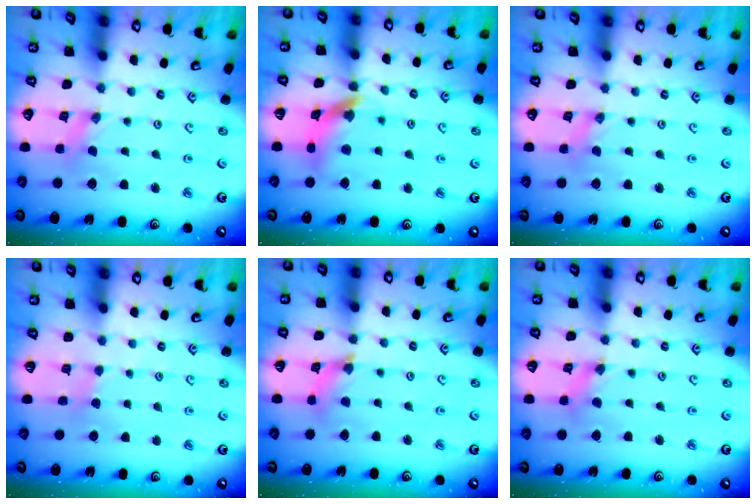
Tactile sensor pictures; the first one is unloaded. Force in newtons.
{"total": 13.2, "press": 13.1, "slide": 1.5}
{"total": 0.0}
{"total": 2.8, "press": 2.8, "slide": 0.3}
{"total": 6.3, "press": 6.3, "slide": 0.7}
{"total": 1.9, "press": 1.9, "slide": 0.2}